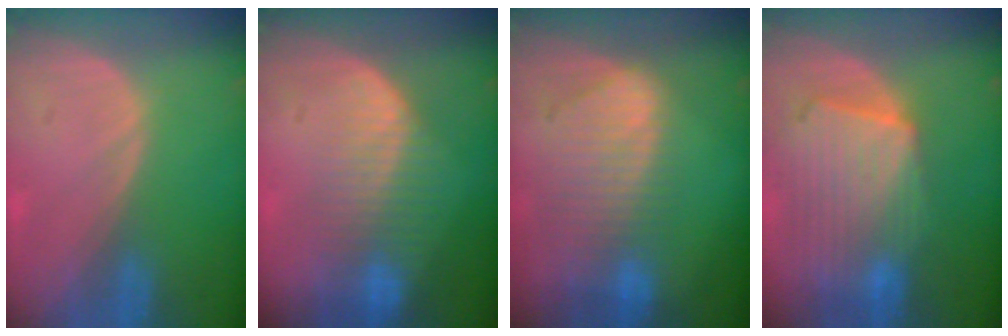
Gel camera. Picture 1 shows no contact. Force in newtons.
{"total": 8.4, "press": 7.2, "slide": 4.4}
{"total": 9.3, "press": 8.2, "slide": 4.4}
{"total": 10.8, "press": 9.4, "slide": 5.4}